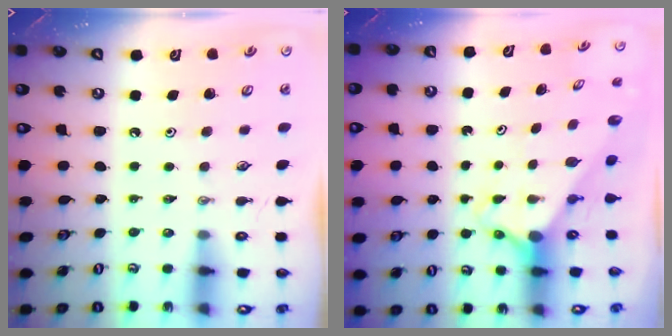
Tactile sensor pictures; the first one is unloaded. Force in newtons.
{"total": 2.6, "press": 2.6, "slide": 0.2}